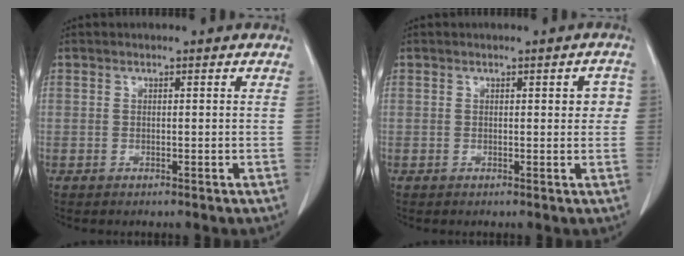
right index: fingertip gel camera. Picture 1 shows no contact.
{"total": 2.3, "force": [0.4, 1.0, 2.1], "torque": [-0.016, 0.005, 0.003]}